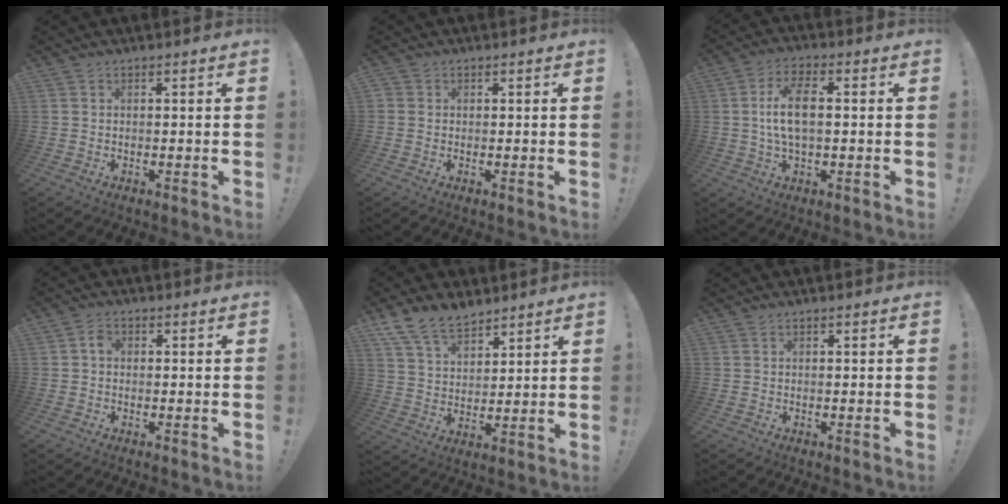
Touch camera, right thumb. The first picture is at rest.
{"total": 1.3, "force": [0.1, 1.2, 0.4], "torque": [-0.012, 0.005, 0.004]}
{"total": 9.4, "force": [0.3, 4.1, 8.5], "torque": [-0.161, 0.002, 0.004]}
{"total": 2.2, "force": [-0.2, 1.7, 1.4], "torque": [-0.021, 0.006, -0.006]}
{"total": 11.4, "force": [9.0, 5.5, 4.2], "torque": [-0.082, -0.053, 0.176]}
{"total": 0.0}